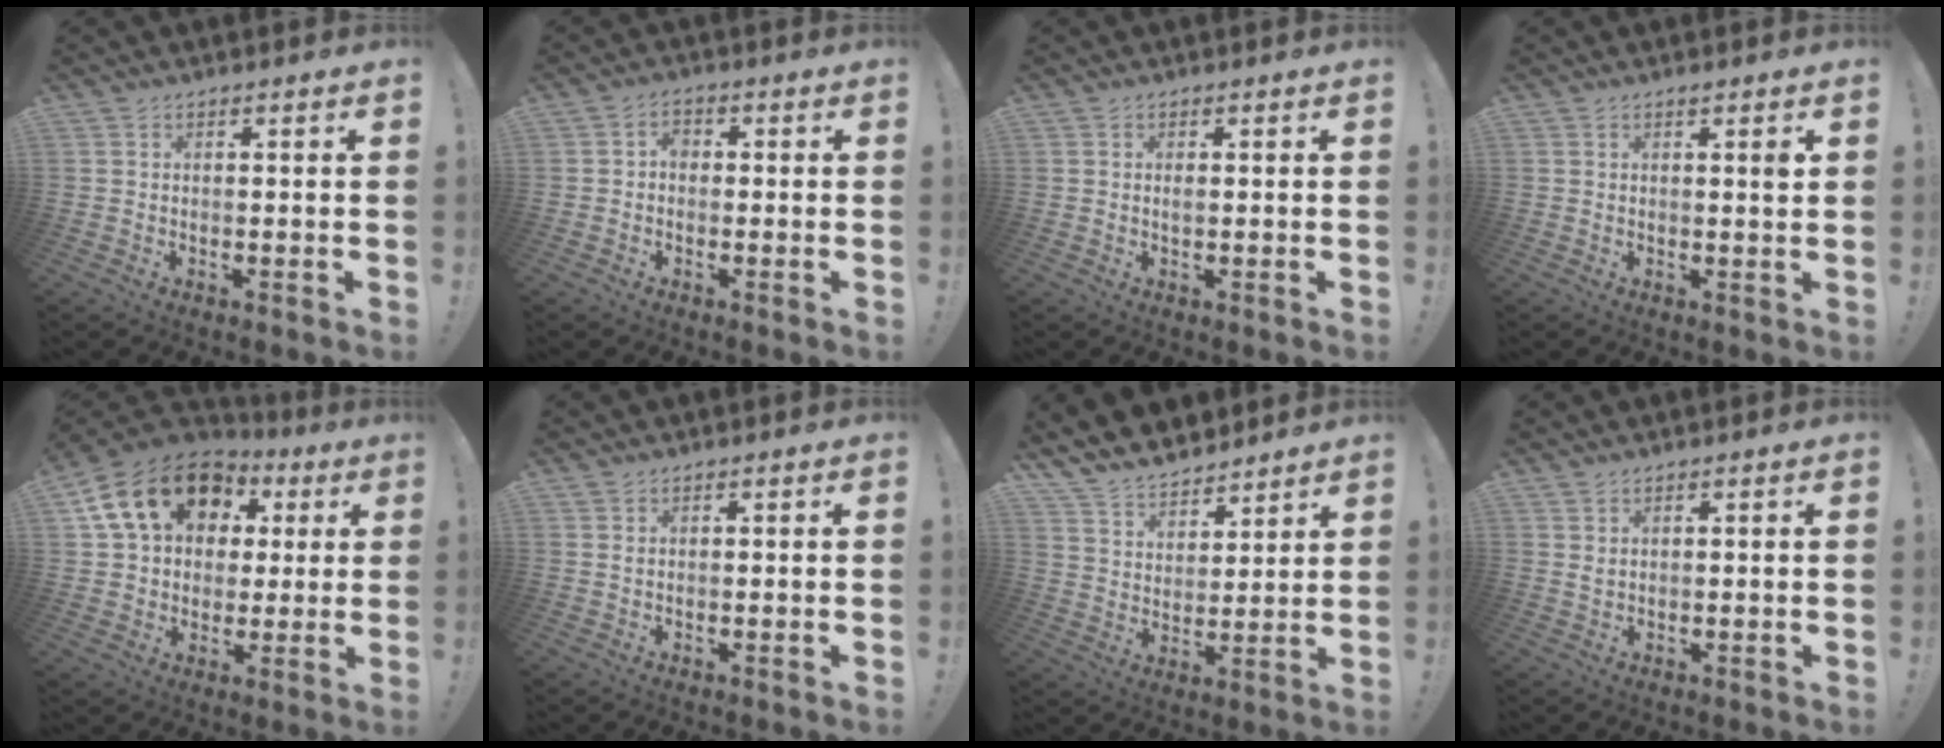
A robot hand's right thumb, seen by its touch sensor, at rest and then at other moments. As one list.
[{"total": 2.7, "force": [-0.7, 1.9, 1.8], "torque": [-0.032, 0.009, -0.014]}, {"total": 0.7, "force": [0.1, 0.5, 0.6], "torque": [-0.005, -0.001, 0.000]}, {"total": 1.6, "force": [0.9, -0.2, 1.3], "torque": [-0.015, -0.005, 0.012]}, {"total": 19.9, "force": [7.5, 14.3, 11.6], "torque": [-0.190, -0.011, 0.141]}, {"total": 0.6, "force": [0.4, 0.4, 0.3], "torque": [-0.006, 0.001, 0.007]}, {"total": 8.4, "force": [7.4, 3.8, 1.1], "torque": [-0.042, -0.066, 0.146]}, {"total": 1.4, "force": [0.9, 0.5, 0.9], "torque": [-0.014, -0.003, 0.015]}]